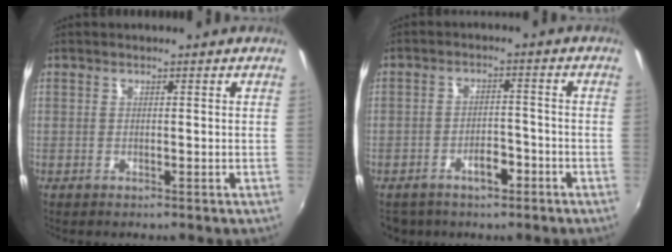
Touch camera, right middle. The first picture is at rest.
{"total": 5.7, "force": [-3.6, 3.3, 3.0], "torque": [-0.055, 0.012, -0.042]}